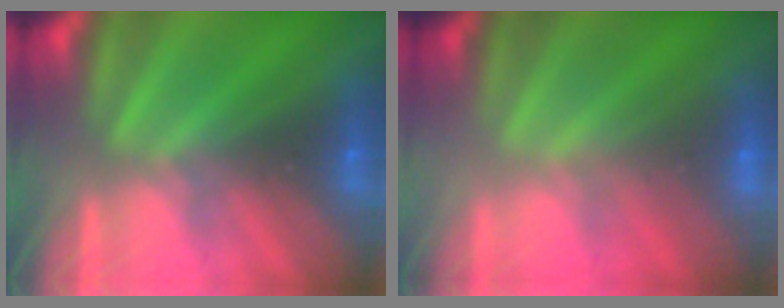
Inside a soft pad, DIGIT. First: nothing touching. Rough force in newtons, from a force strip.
{"total": 2.3}